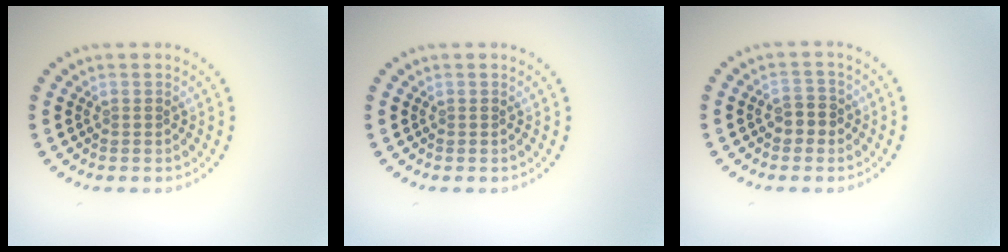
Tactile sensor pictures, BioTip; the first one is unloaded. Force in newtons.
{"total": 0.0}
{"total": 1.9, "press": 1.9, "slide": 0.5}